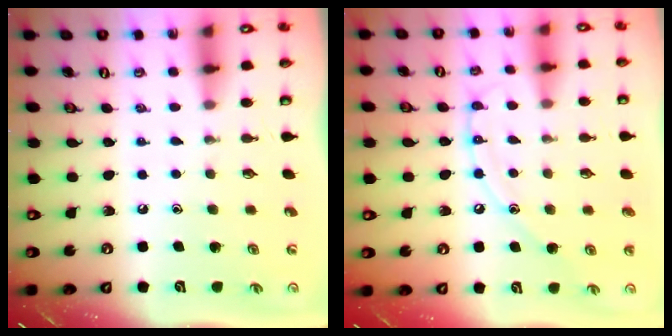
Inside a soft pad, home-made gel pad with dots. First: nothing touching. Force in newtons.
{"total": 9.6, "press": 9.5, "slide": 0.7}